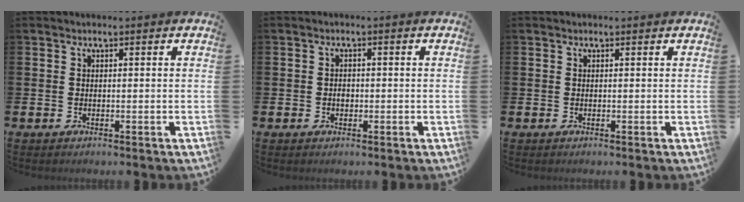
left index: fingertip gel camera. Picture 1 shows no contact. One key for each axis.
{"total": 1.2, "fx": -0.2, "fy": 0.9, "fz": 0.7, "tx": 0.000, "ty": -0.001, "tz": -0.008}
{"total": 0.0}